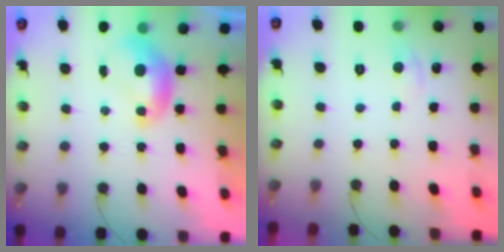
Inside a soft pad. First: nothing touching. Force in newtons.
{"total": 1.1, "press": 0.9, "slide": 0.6}